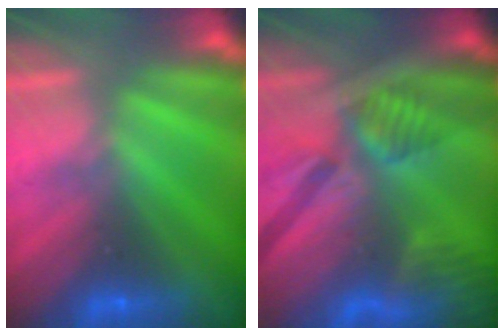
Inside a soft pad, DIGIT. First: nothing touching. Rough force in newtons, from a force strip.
{"total": 6.1}